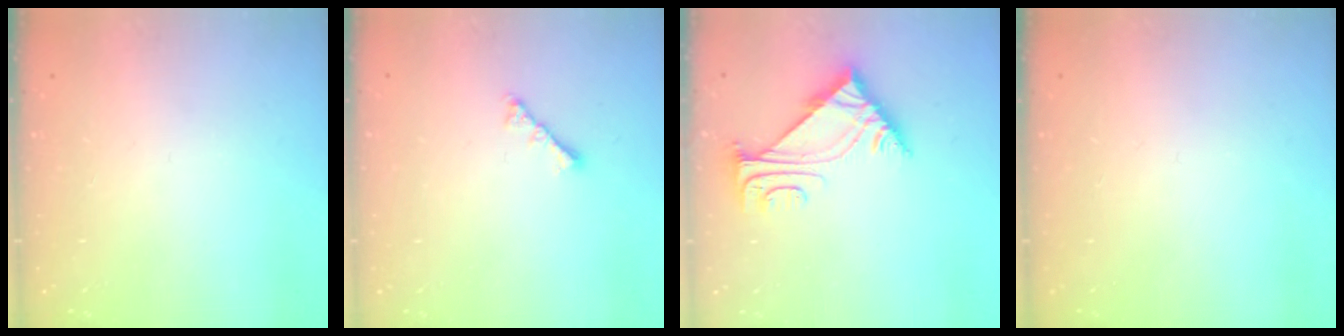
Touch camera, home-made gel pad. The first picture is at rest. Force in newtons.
{"total": 2.9, "press": 2.8, "slide": 0.5}
{"total": 6.1, "press": 6.0, "slide": 1.0}
{"total": 0.0}